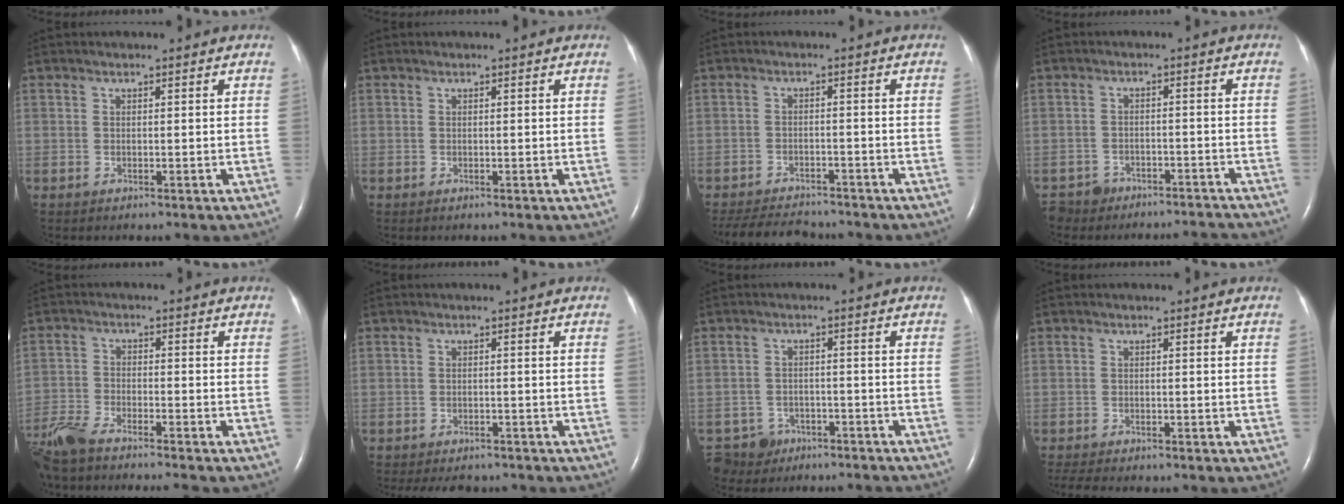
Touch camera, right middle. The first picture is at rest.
{"total": 0.0}
{"total": 9.8, "force": [-9.1, 2.1, 3.0], "torque": [-0.057, -0.008, -0.132]}
{"total": 7.3, "force": [-6.9, 2.3, -0.1], "torque": [0.005, 0.007, -0.098]}
{"total": 11.5, "force": [-10.1, 0.7, 5.4], "torque": [-0.102, -0.025, -0.170]}
{"total": 7.6, "force": [-6.7, 2.6, 2.4], "torque": [-0.034, -0.004, -0.083]}
{"total": 5.8, "force": [-4.8, 3.1, -0.3], "torque": [0.004, 0.003, -0.077]}
{"total": 5.6, "force": [-4.9, 0.9, 2.6], "torque": [-0.043, -0.008, -0.072]}